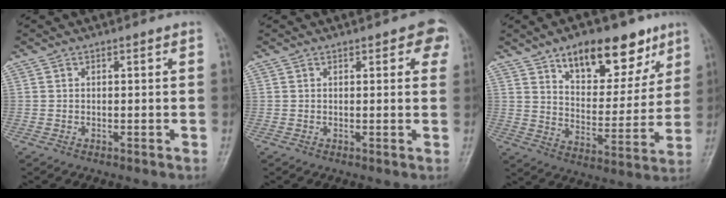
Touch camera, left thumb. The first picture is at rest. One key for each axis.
{"total": 3.9, "fx": 1.9, "fy": 1.9, "fz": 2.8, "tx": -0.006, "ty": -0.002, "tz": 0.013}
{"total": 17.3, "fx": 10.5, "fy": 8.7, "fz": 10.6, "tx": -0.095, "ty": -0.051, "tz": 0.164}